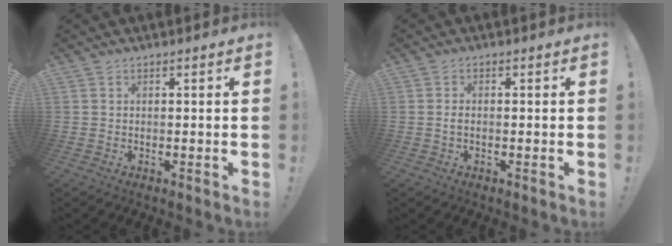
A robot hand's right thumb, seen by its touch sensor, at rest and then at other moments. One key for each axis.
{"total": 1.3, "fx": -0.4, "fy": 0.4, "fz": 1.1, "tx": -0.019, "ty": 0.005, "tz": -0.007}